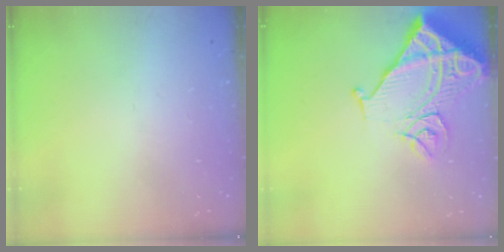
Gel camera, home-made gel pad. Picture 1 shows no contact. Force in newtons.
{"total": 15.0, "press": 14.9, "slide": 1.9}